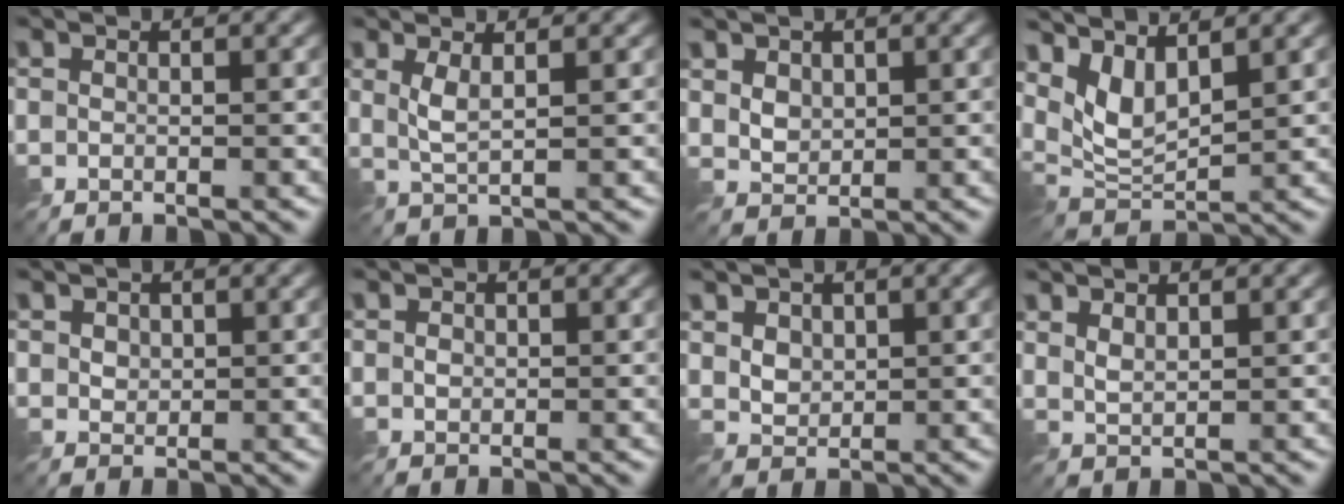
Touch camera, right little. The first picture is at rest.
{"total": 1.9, "force": [0.6, 0.3, 1.8], "torque": [-0.043, -0.005, 0.013]}
{"total": 2.1, "force": [0.9, 1.5, 1.1], "torque": [-0.032, -0.005, 0.021]}
{"total": 4.7, "force": [2.5, 1.9, 3.4], "torque": [-0.080, -0.011, 0.053]}
{"total": 1.2, "force": [0.5, 1.0, 0.4], "torque": [-0.017, -0.005, 0.011]}
{"total": 0.7, "force": [0.0, 0.6, 0.3], "torque": [-0.008, -0.002, 0.000]}
{"total": 2.4, "force": [1.1, 1.8, 1.2], "torque": [-0.042, -0.003, 0.029]}
{"total": 1.4, "force": [1.1, 0.4, 0.9], "torque": [-0.024, -0.002, 0.024]}